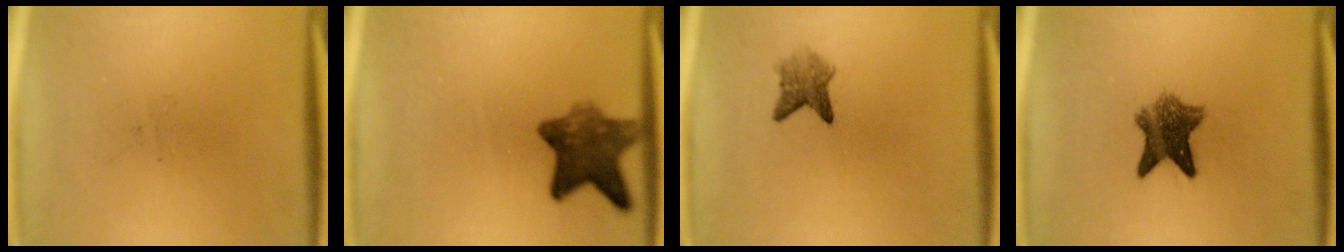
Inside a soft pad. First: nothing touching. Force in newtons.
{"total": 8.2}
{"total": 2.9}
{"total": 6.9}